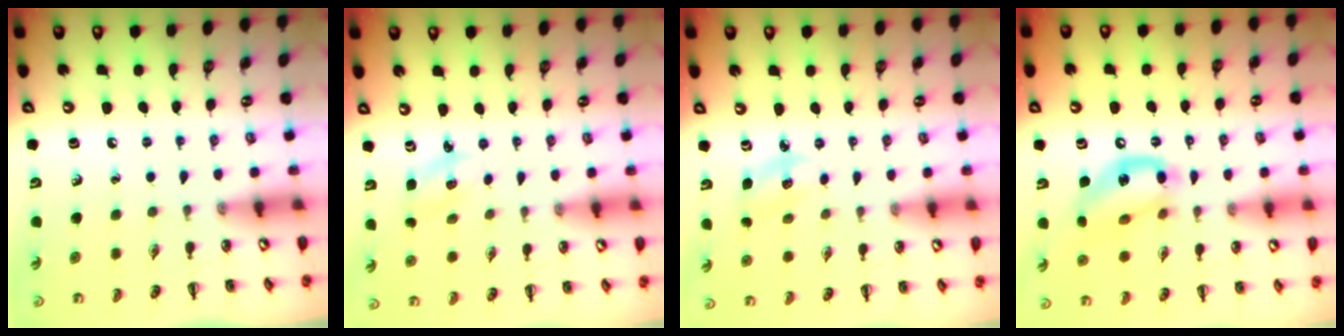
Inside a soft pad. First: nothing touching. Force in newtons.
{"total": 2.9, "press": 2.8, "slide": 0.9}
{"total": 4.9, "press": 4.8, "slide": 1.2}
{"total": 13.1, "press": 12.8, "slide": 2.7}